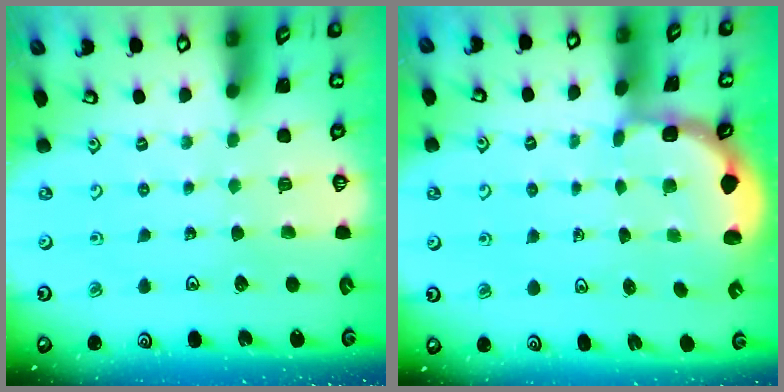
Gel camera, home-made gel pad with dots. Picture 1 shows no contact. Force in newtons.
{"total": 1.8, "press": 1.4, "slide": 1.1}